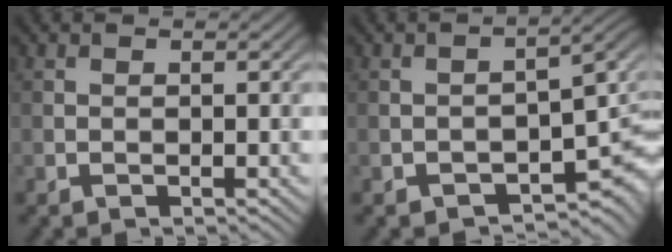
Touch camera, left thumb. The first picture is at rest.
{"total": 7.4, "force": [-3.1, 3.8, 5.5], "torque": [-0.058, -0.018, -0.041]}